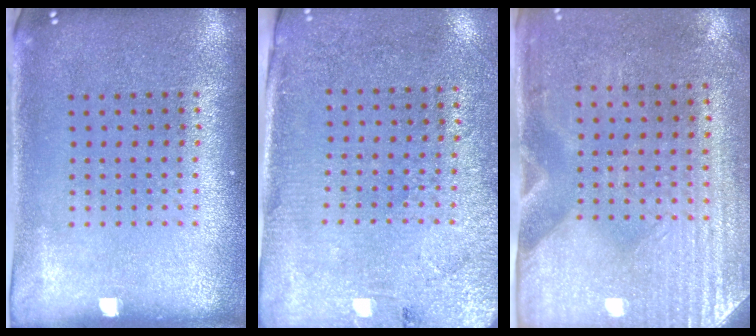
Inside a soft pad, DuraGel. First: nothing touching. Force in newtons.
{"total": 2.8, "press": 2.4, "slide": 1.3}
{"total": 3.0, "press": 2.6, "slide": 1.5}